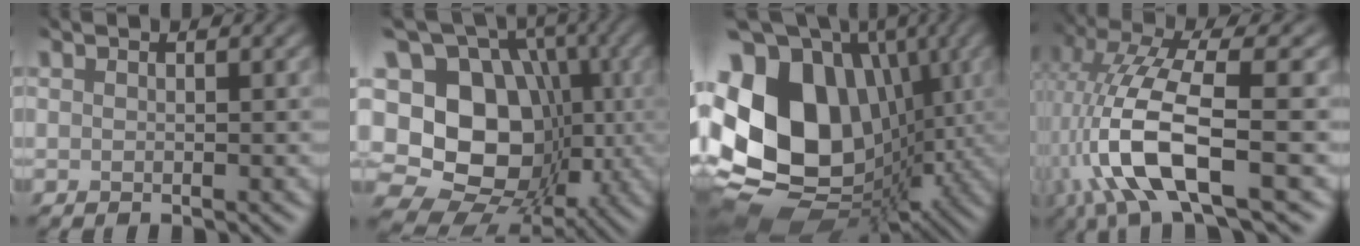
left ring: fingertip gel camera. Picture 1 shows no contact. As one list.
[{"total": 14.0, "force": [-3.2, 11.2, 7.7], "torque": [-0.135, -0.014, -0.038]}, {"total": 15.6, "force": [-2.7, 12.6, 8.8], "torque": [-0.212, -0.024, -0.012]}, {"total": 8.3, "force": [-4.8, 1.6, 6.6], "torque": [-0.167, -0.015, -0.061]}]